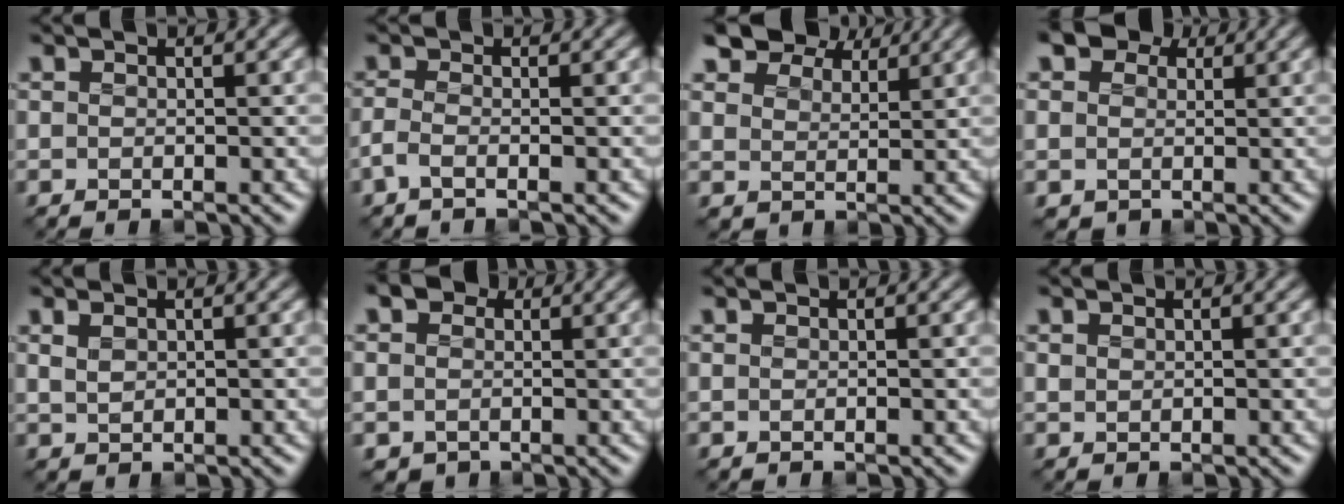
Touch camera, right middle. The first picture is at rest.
{"total": 1.6, "force": [-1.0, 0.4, 1.2], "torque": [-0.034, -0.007, -0.026]}
{"total": 7.2, "force": [5.7, 3.5, 2.6], "torque": [-0.069, -0.013, 0.112]}
{"total": 6.0, "force": [2.7, 4.6, 2.8], "torque": [-0.052, 0.012, 0.023]}
{"total": 1.1, "force": [0.6, 0.6, 0.8], "torque": [-0.023, -0.001, 0.017]}
{"total": 4.4, "force": [1.2, 3.7, 2.1], "torque": [-0.035, 0.013, 0.006]}
{"total": 0.0}
{"total": 0.5, "force": [0.4, 0.3, 0.1], "torque": [-0.008, -0.003, 0.012]}